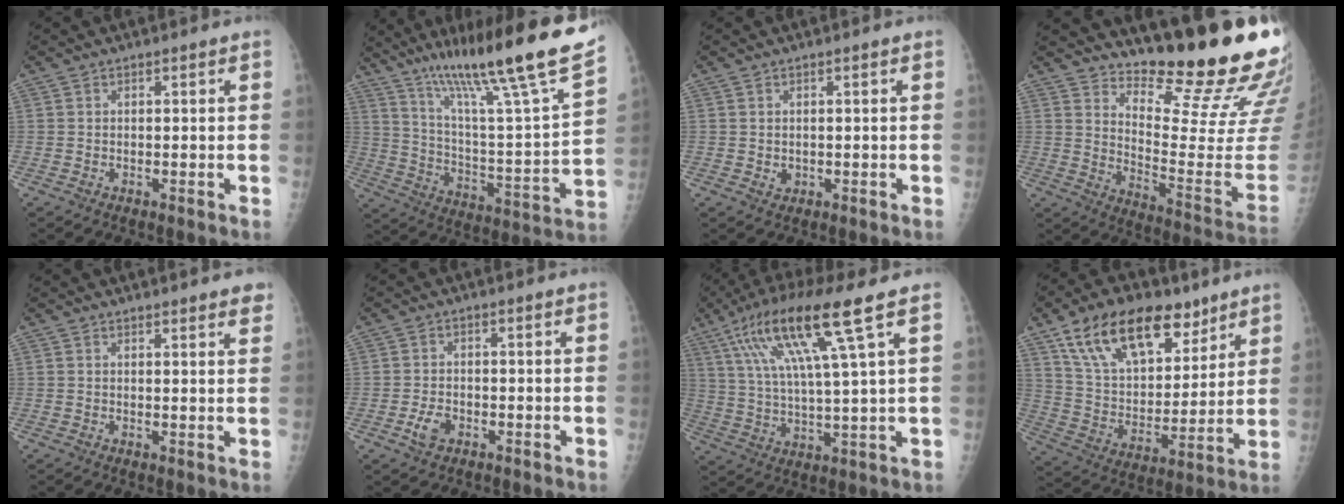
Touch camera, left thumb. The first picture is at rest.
{"total": 26.7, "force": [18.5, 1.9, 19.2], "torque": [-0.292, -0.066, 0.297]}
{"total": 1.4, "force": [-0.1, 1.2, 0.7], "torque": [-0.008, 0.000, 0.004]}
{"total": 20.4, "force": [16.9, 2.6, 11.1], "torque": [-0.132, -0.169, 0.241]}
{"total": 4.6, "force": [3.9, 1.0, 2.1], "torque": [-0.012, -0.012, 0.039]}
{"total": 3.3, "force": [-1.4, 2.1, 2.1], "torque": [-0.040, 0.007, -0.026]}
{"total": 16.5, "force": [7.7, 1.2, 14.5], "torque": [-0.289, -0.010, 0.140]}
{"total": 22.3, "force": [13.6, 11.9, 13.1], "torque": [-0.190, -0.036, 0.242]}